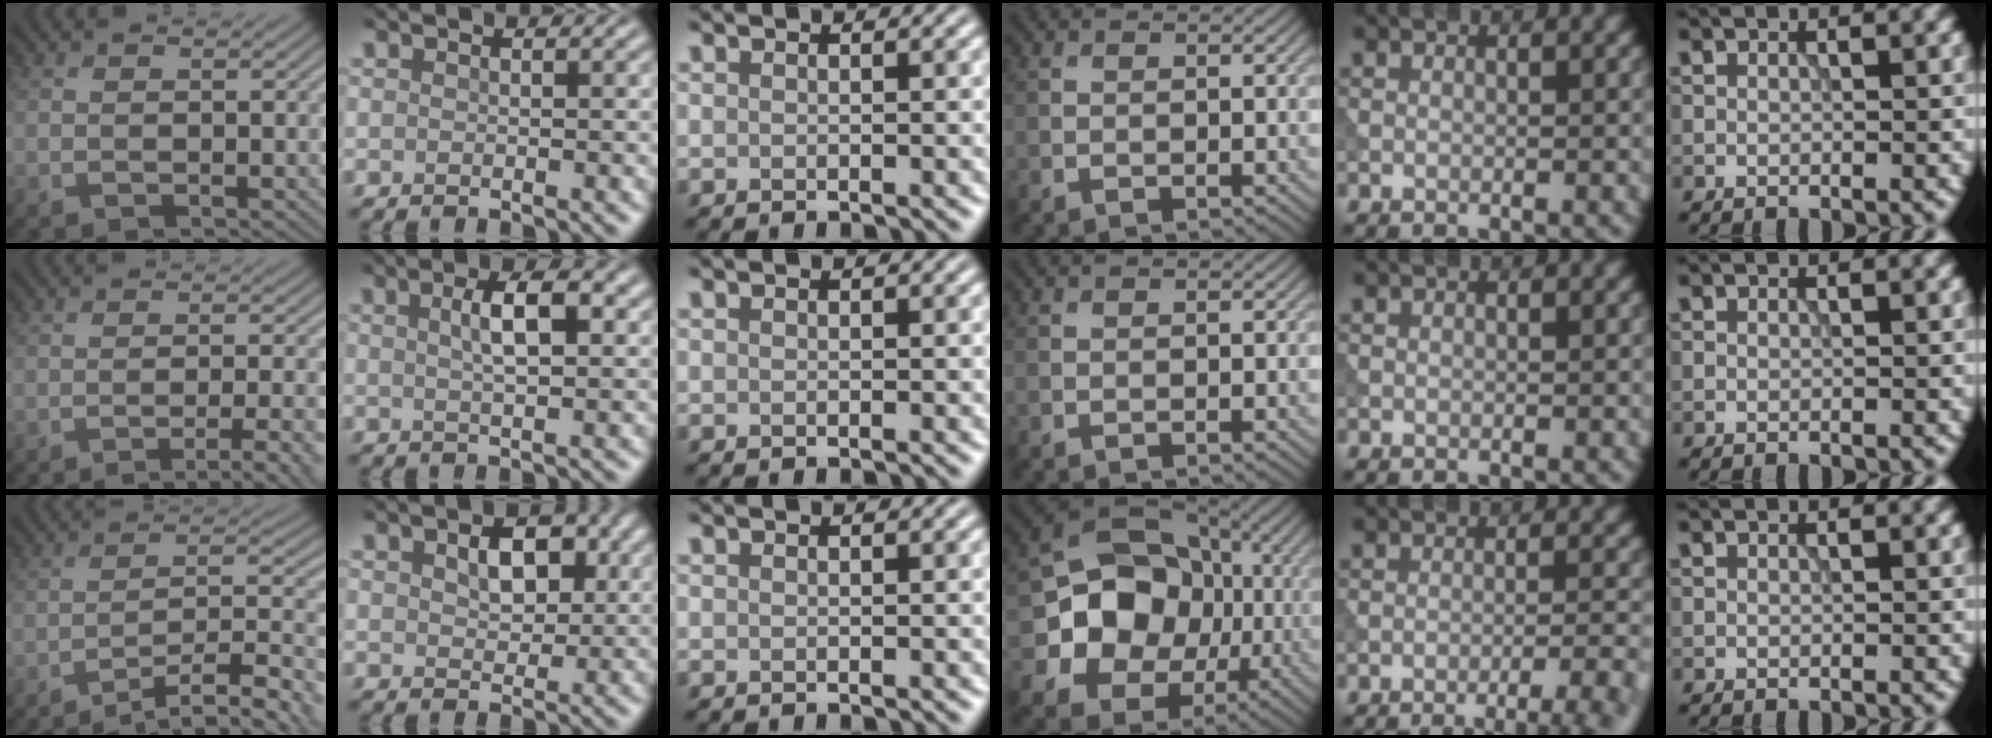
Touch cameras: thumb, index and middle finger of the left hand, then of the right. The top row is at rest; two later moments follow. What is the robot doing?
{"motion": "extract", "object": "tissue"}